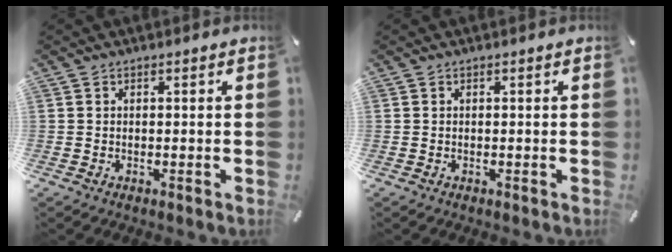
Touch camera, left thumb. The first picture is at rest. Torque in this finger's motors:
{"motor_torque": [0.01, 0.00, -0.06, 0.06, 0.00]}